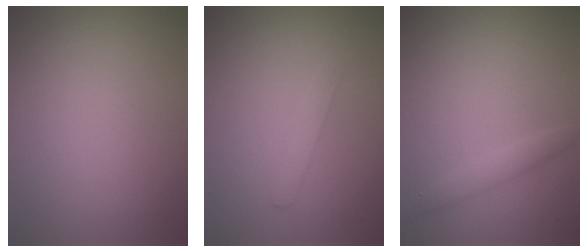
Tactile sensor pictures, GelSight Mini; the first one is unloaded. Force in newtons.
{"total": 1.2, "press": 1.2, "slide": 0.0}
{"total": 1.5, "press": 1.5, "slide": 0.0}